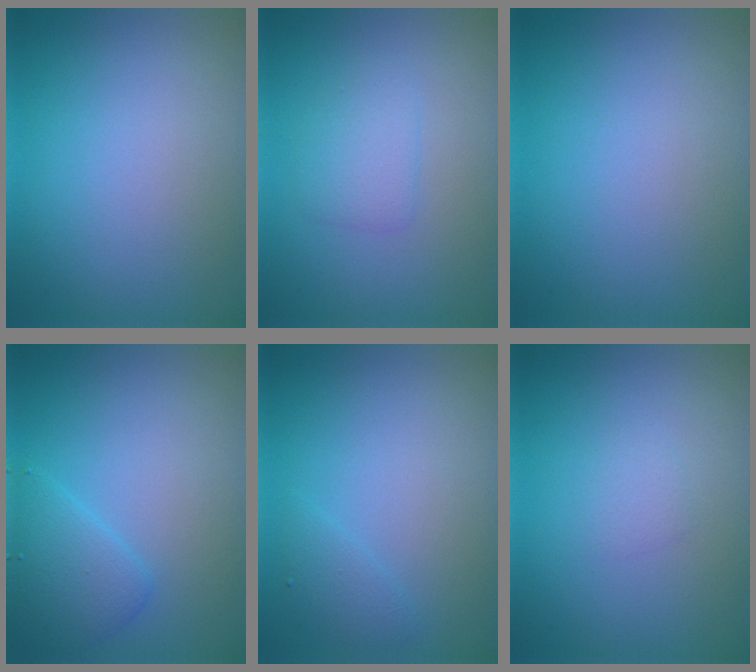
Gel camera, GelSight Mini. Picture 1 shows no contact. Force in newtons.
{"total": 1.9, "press": 1.9, "slide": 0.1}
{"total": 0.0}
{"total": 2.8, "press": 2.8, "slide": 0.1}
{"total": 1.2, "press": 1.2, "slide": 0.1}
{"total": 0.8, "press": 0.8, "slide": 0.1}